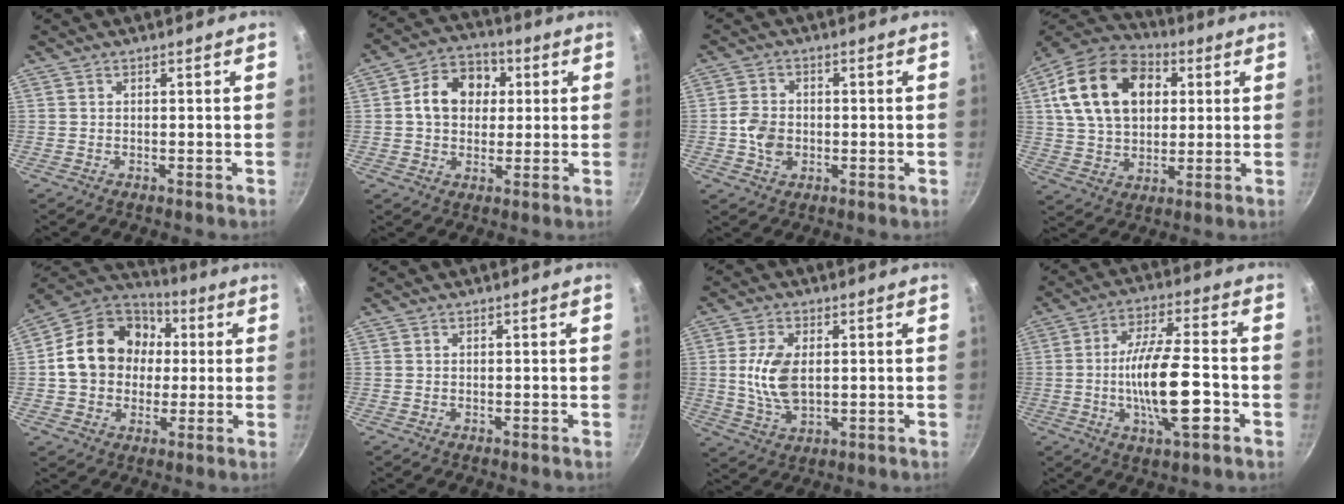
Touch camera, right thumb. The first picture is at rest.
{"total": 11.1, "force": [1.9, 8.8, 6.5], "torque": [-0.073, 0.018, 0.017]}
{"total": 5.7, "force": [-0.8, 4.4, 3.5], "torque": [-0.059, 0.010, -0.019]}
{"total": 20.8, "force": [5.4, 14.5, 13.9], "torque": [-0.224, 0.009, 0.087]}
{"total": 18.5, "force": [2.0, 15.0, 10.6], "torque": [-0.154, 0.032, 0.022]}
{"total": 0.0}
{"total": 9.1, "force": [0.9, 5.3, 7.4], "torque": [-0.141, -0.008, 0.020]}
{"total": 17.1, "force": [-4.1, 4.9, 15.9], "torque": [-0.284, 0.024, -0.081]}